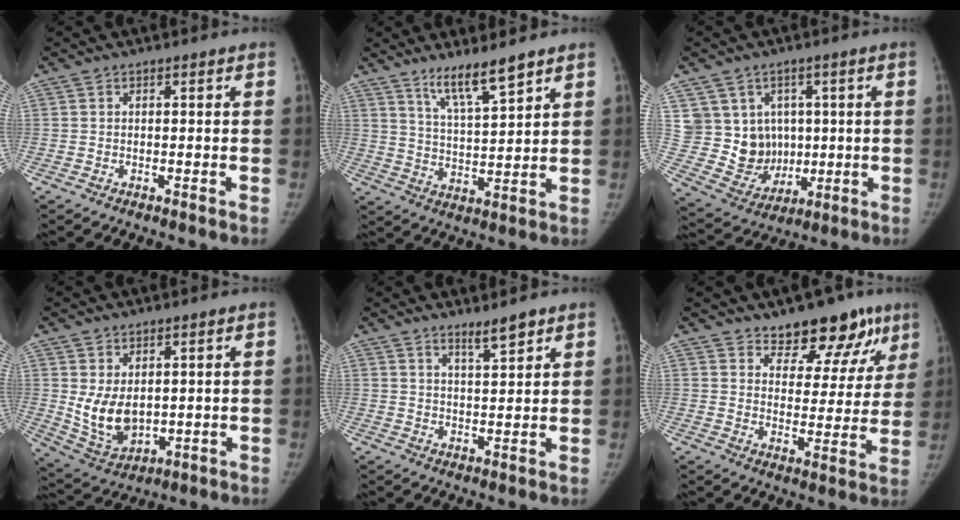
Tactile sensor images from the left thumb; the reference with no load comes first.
{"total": 8.4, "force": [6.3, 0.9, 5.4], "torque": [-0.095, -0.048, 0.123]}
{"total": 11.4, "force": [2.5, 10.3, 4.1], "torque": [-0.027, -0.008, 0.069]}
{"total": 8.8, "force": [0.9, 5.9, 6.4], "torque": [-0.100, -0.017, 0.040]}
{"total": 3.9, "force": [3.2, 0.4, 2.3], "torque": [-0.033, -0.029, 0.055]}
{"total": 13.1, "force": [9.5, 6.8, 5.9], "torque": [-0.013, -0.056, 0.125]}